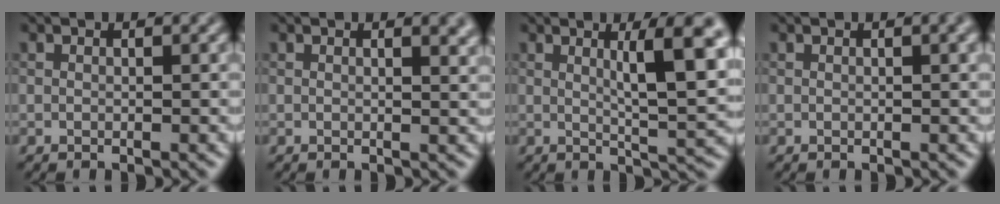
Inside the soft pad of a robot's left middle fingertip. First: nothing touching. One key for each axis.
{"total": 2.3, "fx": 1.2, "fy": 0.9, "fz": 1.7, "tx": -0.010, "ty": 0.001, "tz": 0.015}
{"total": 7.1, "fx": 2.0, "fy": 1.4, "fz": 6.7, "tx": -0.087, "ty": -0.002, "tz": 0.033}
{"total": 1.5, "fx": 0.4, "fy": 0.4, "fz": 1.4, "tx": -0.016, "ty": 0.005, "tz": 0.004}